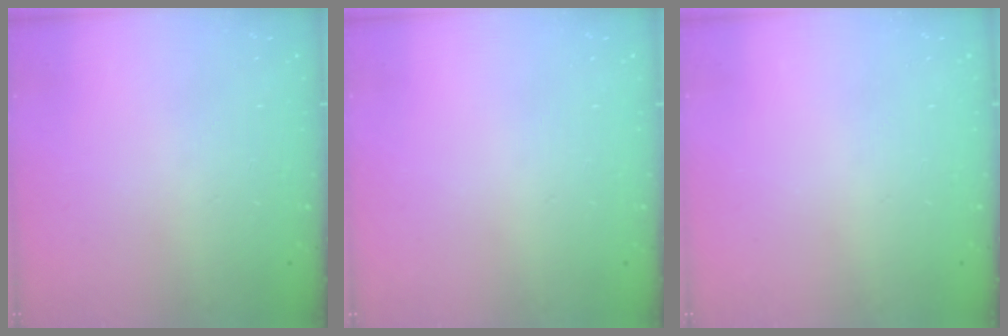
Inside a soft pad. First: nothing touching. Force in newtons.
{"total": 0.0}
{"total": 0.0}